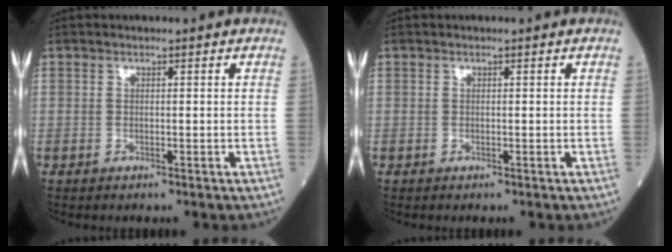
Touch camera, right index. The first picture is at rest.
{"total": 0.0}